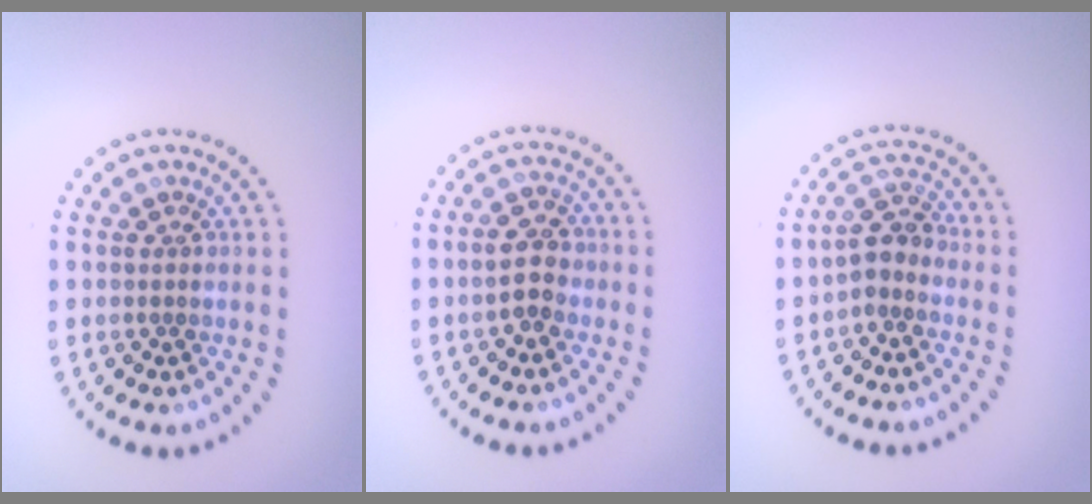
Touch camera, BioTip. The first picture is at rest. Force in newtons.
{"total": 2.4, "press": 2.3, "slide": 0.6}
{"total": 2.5, "press": 2.1, "slide": 1.5}